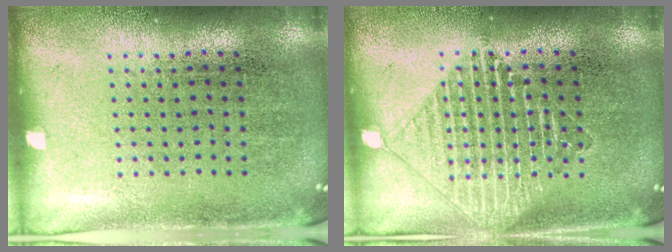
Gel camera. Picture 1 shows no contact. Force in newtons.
{"total": 2.8, "press": 2.8, "slide": 0.5}